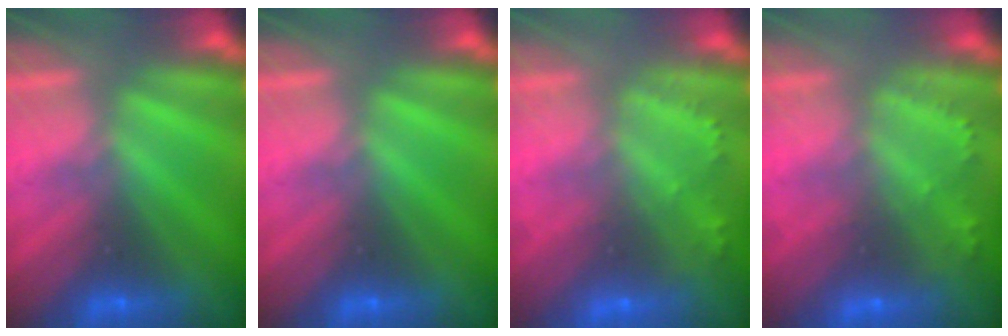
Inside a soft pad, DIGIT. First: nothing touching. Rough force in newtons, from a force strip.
{"total": 0.0}
{"total": 2.2}
{"total": 2.2}